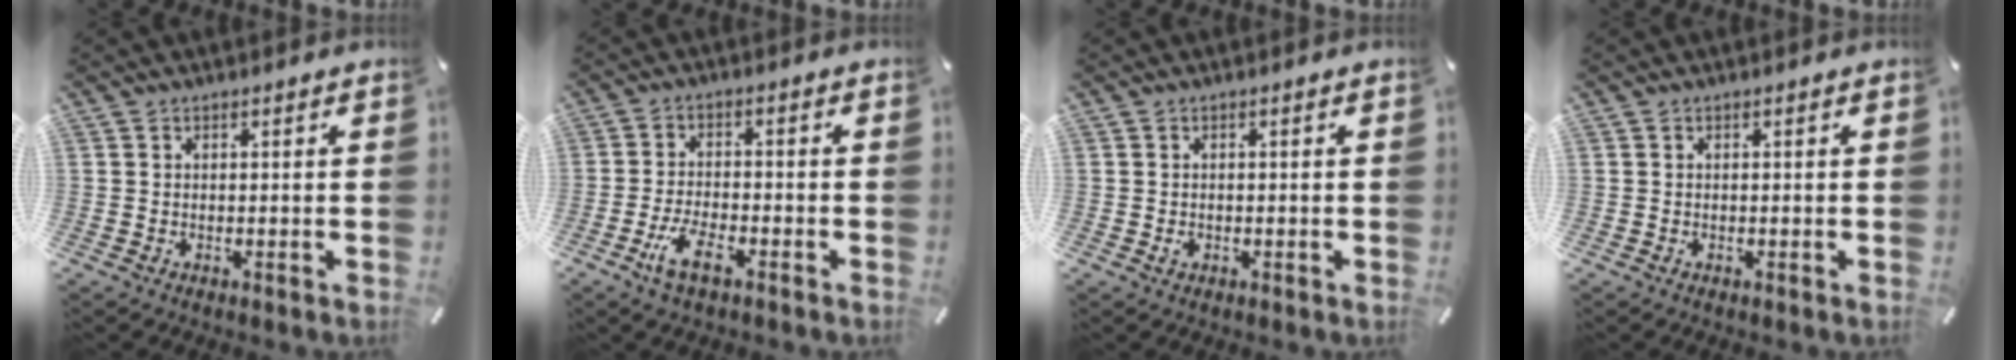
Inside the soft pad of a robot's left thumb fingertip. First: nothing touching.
{"total": 6.6, "force": [-3.5, 2.7, 4.9], "torque": [-0.108, 0.008, -0.068]}
{"total": 1.0, "force": [-0.2, 0.7, 0.6], "torque": [-0.011, 0.001, -0.005]}
{"total": 0.0}